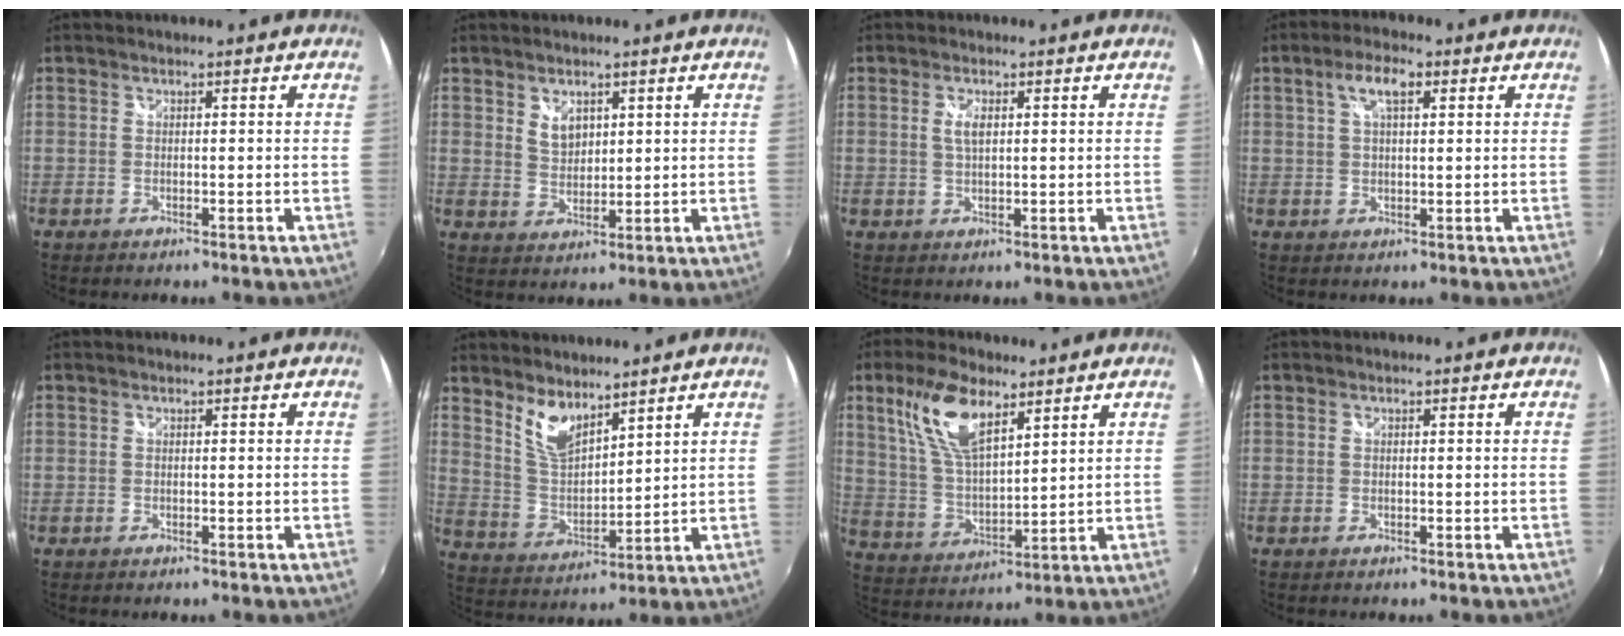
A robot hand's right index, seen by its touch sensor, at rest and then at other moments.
{"total": 3.9, "force": [2.0, 2.5, 2.2], "torque": [-0.030, 0.000, 0.037]}
{"total": 2.5, "force": [0.7, 1.0, 2.2], "torque": [-0.041, 0.000, 0.011]}
{"total": 5.0, "force": [2.1, 1.9, 4.2], "torque": [-0.075, 0.011, 0.036]}
{"total": 0.0}
{"total": 8.0, "force": [6.0, 3.0, 4.4], "torque": [-0.083, -0.004, 0.122]}
{"total": 12.6, "force": [7.0, 5.1, 9.1], "torque": [-0.179, 0.013, 0.145]}
{"total": 0.0}